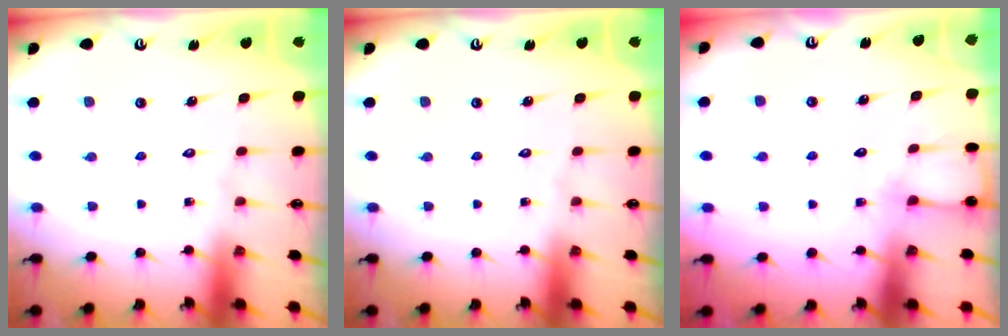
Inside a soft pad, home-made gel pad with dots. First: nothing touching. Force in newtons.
{"total": 0.0}
{"total": 5.6, "press": 5.6, "slide": 0.6}